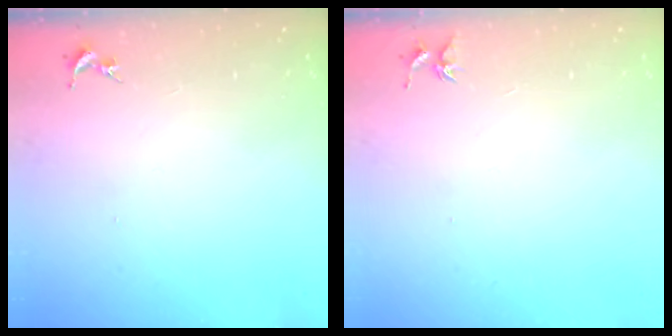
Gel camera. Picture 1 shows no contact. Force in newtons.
{"total": 3.7, "press": 3.7, "slide": 0.4}